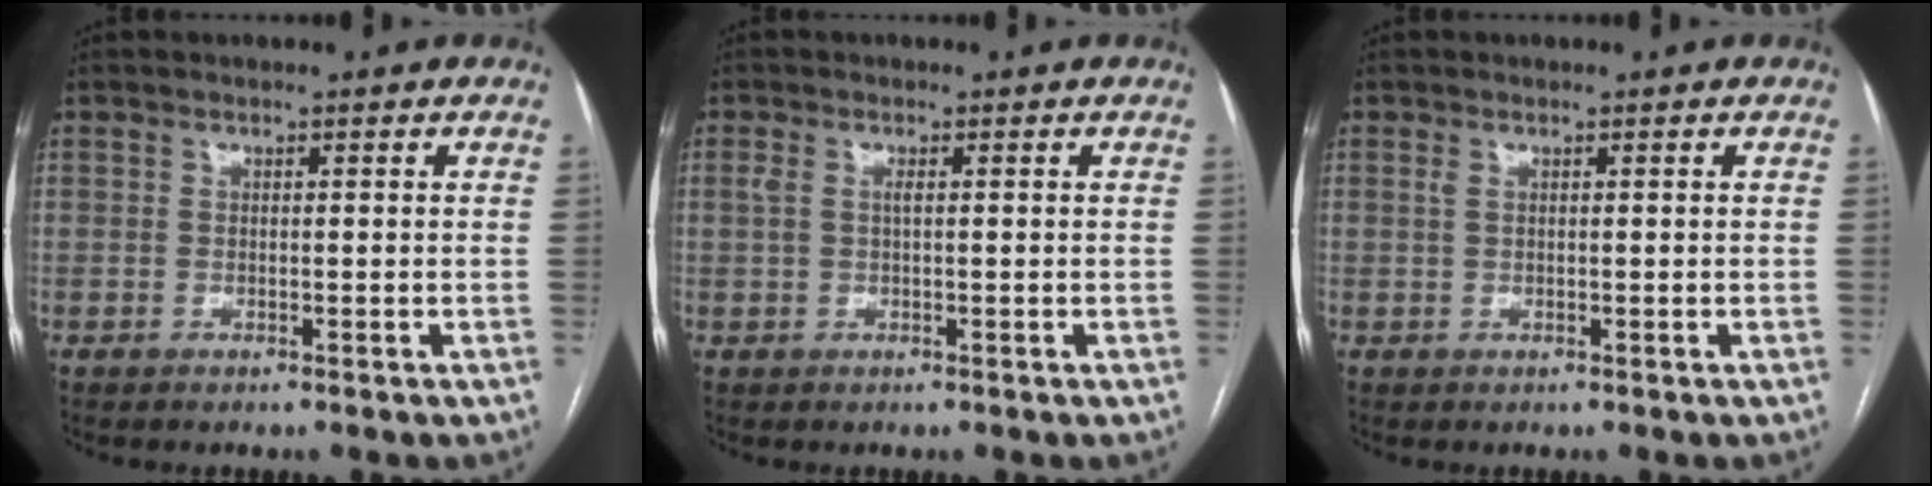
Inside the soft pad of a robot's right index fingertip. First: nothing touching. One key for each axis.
{"total": 1.6, "fx": 0.5, "fy": 0.5, "fz": 1.4, "tx": -0.039, "ty": 0.014, "tz": 0.013}
{"total": 0.6, "fx": 0.3, "fy": 0.2, "fz": 0.5, "tx": -0.016, "ty": 0.004, "tz": 0.006}